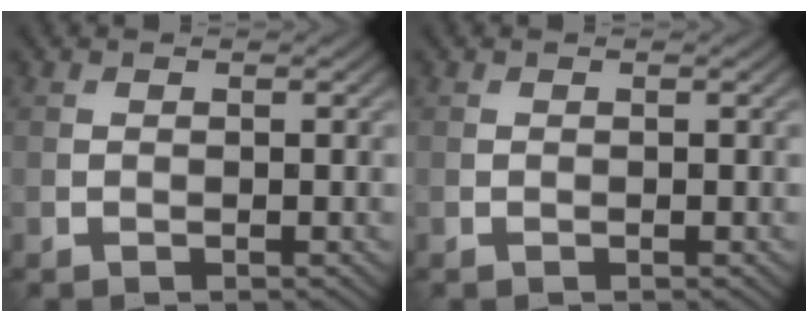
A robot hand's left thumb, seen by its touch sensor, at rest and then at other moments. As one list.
[{"total": 0.0}]